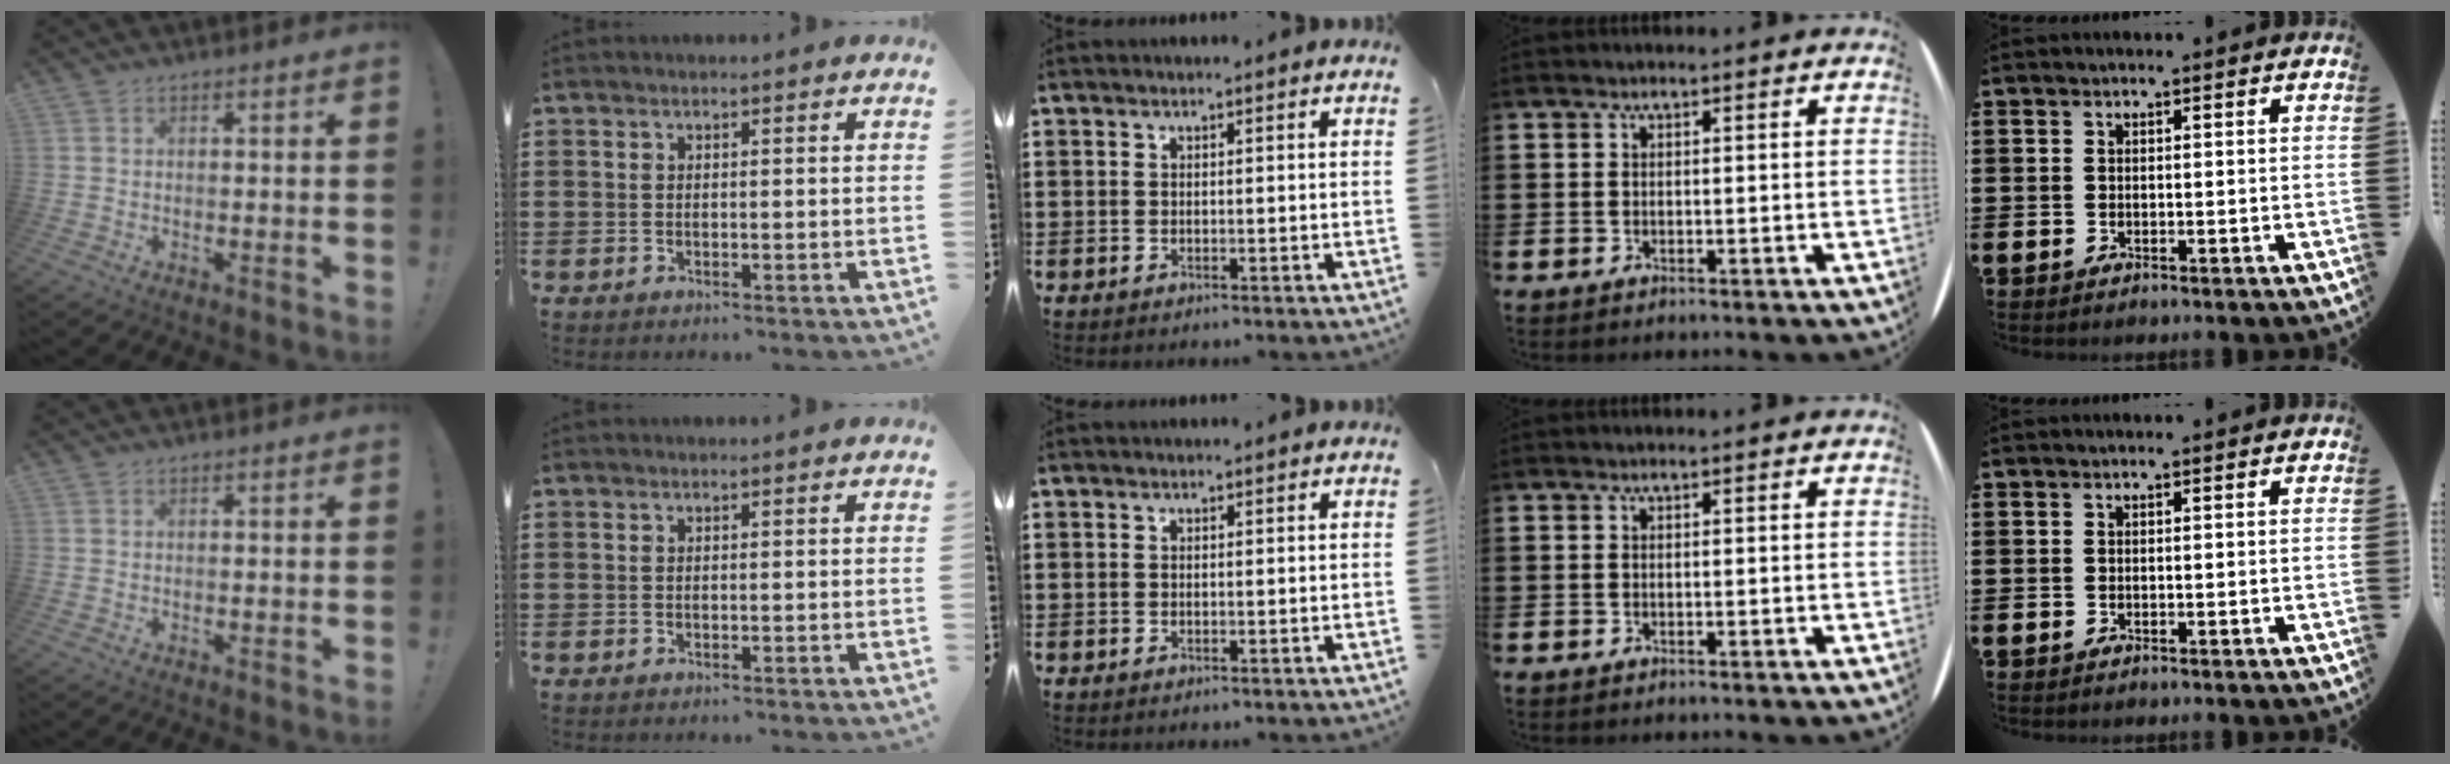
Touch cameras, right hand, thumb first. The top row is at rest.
{}